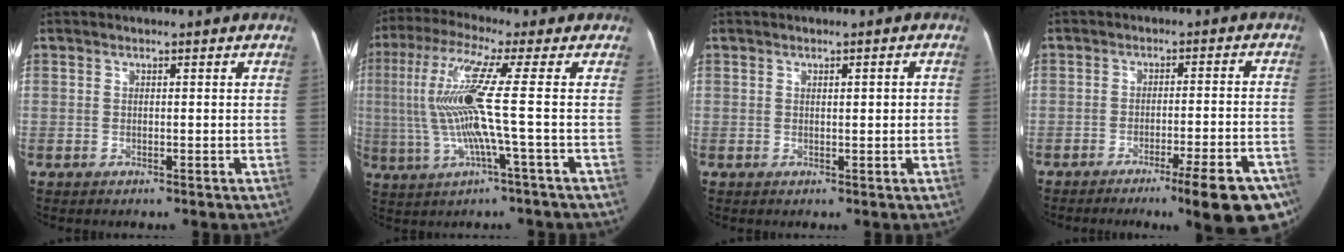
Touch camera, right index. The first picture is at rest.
{"total": 11.7, "force": [0.0, -1.3, 11.7], "torque": [-0.244, 0.004, -0.004]}
{"total": 1.6, "force": [0.2, 0.3, 1.6], "torque": [-0.024, 0.004, 0.003]}
{"total": 13.1, "force": [-9.0, 1.2, 9.4], "torque": [-0.070, 0.017, -0.124]}